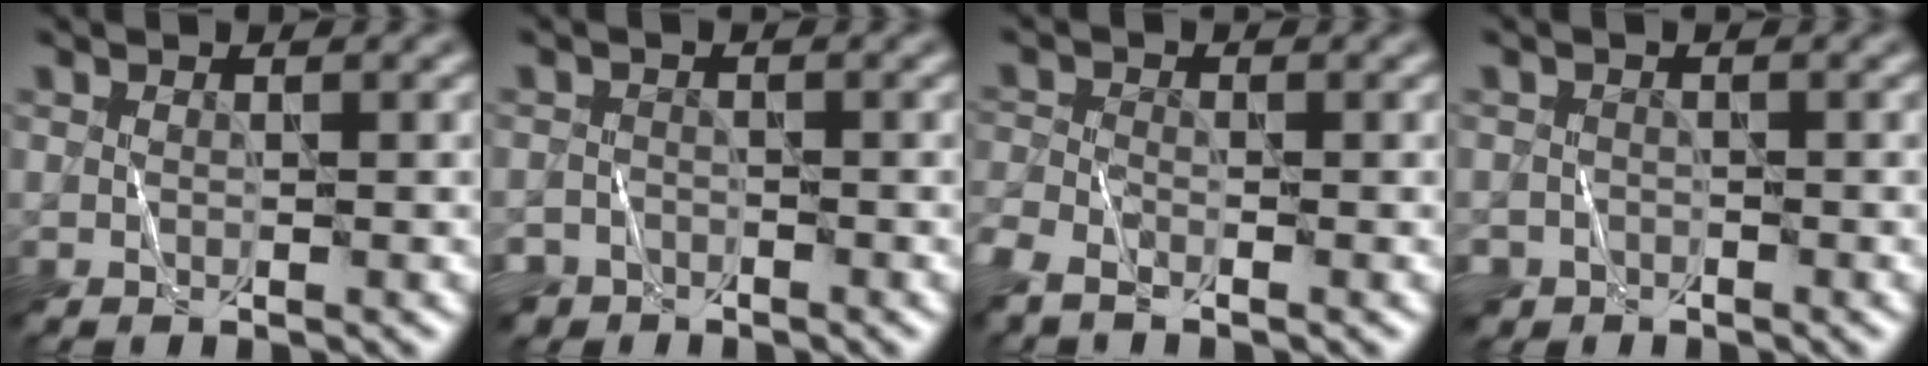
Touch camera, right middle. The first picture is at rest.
{"total": 2.8, "force": [-2.4, 1.6, 0.0], "torque": [0.014, 0.002, -0.043]}
{"total": 3.0, "force": [-2.3, 1.2, 1.5], "torque": [-0.035, -0.009, -0.060]}
{"total": 2.3, "force": [-1.7, 1.4, -0.1], "torque": [0.015, 0.003, -0.031]}